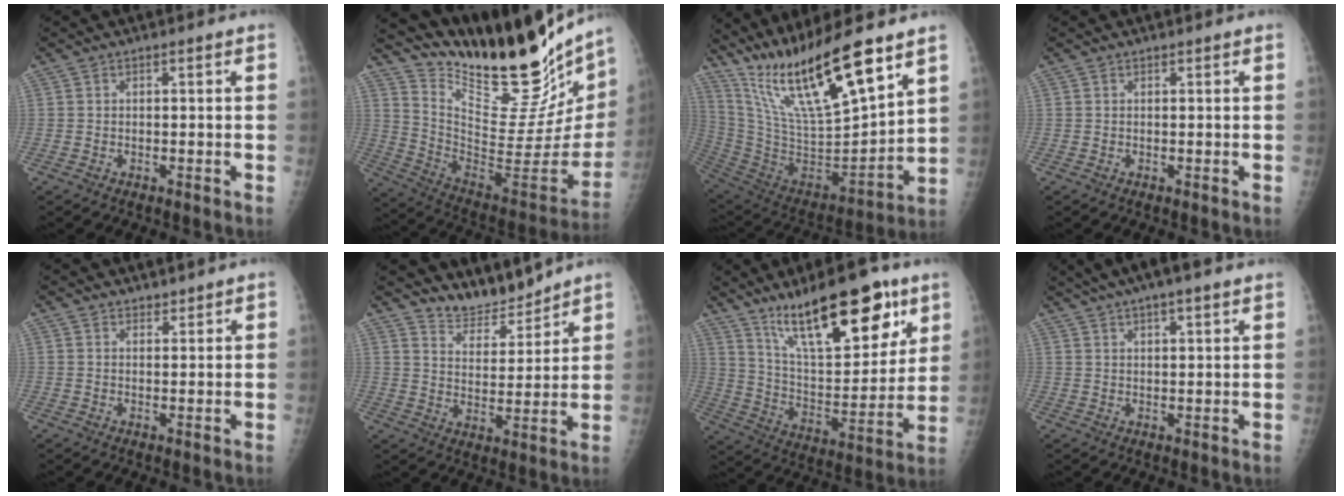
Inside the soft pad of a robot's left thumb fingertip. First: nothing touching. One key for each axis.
{"total": 33.2, "fx": 27.4, "fy": 8.2, "fz": 16.8, "tx": -0.245, "ty": -0.162, "tz": 0.403}
{"total": 24.1, "fx": 16.5, "fy": 4.7, "fz": 16.8, "tx": -0.288, "ty": -0.069, "tz": 0.312}
{"total": 0.0}
{"total": 1.9, "fx": 1.8, "fy": 0.7, "fz": 0.2, "tx": 0.011, "ty": -0.013, "tz": 0.026}
{"total": 7.9, "fx": 7.7, "fy": 1.8, "fz": 0.6, "tx": 0.008, "ty": -0.057, "tz": 0.147}
{"total": 23.5, "fx": 14.5, "fy": 8.3, "fz": 16.4, "tx": -0.219, "ty": -0.060, "tz": 0.248}
{"total": 11.1, "fx": 8.1, "fy": 2.4, "fz": 7.1, "tx": -0.101, "ty": 0.012, "tz": 0.130}